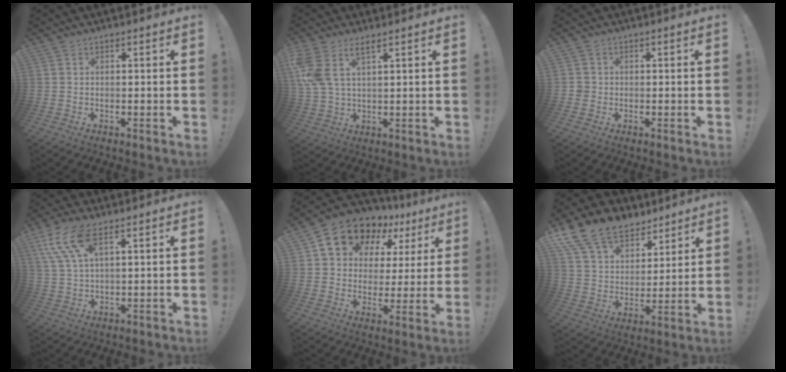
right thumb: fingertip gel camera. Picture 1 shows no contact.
{"total": 7.7, "force": [4.1, 3.2, 5.7], "torque": [-0.127, -0.014, 0.081]}
{"total": 1.7, "force": [-0.5, 1.6, 0.4], "torque": [-0.005, 0.006, -0.009]}
{"total": 10.7, "force": [5.6, 3.9, 8.3], "torque": [-0.162, -0.016, 0.108]}
{"total": 13.0, "force": [8.5, 8.2, 5.5], "torque": [-0.094, -0.063, 0.155]}
{"total": 16.1, "force": [11.3, 9.8, 5.9], "torque": [-0.104, -0.073, 0.215]}